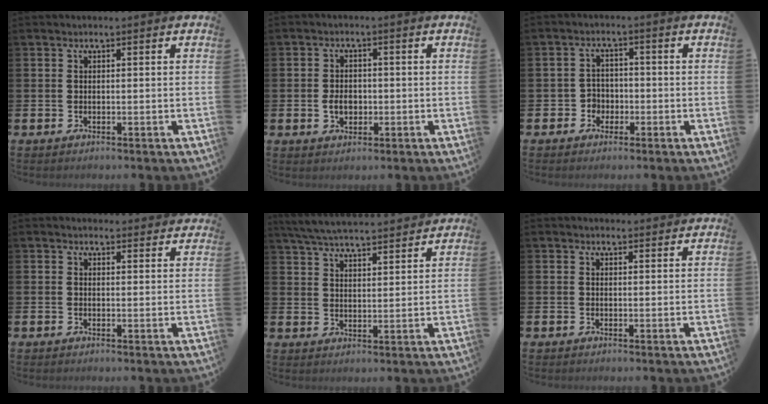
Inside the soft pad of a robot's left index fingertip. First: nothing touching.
{"total": 2.9, "force": [-0.5, 2.2, 1.8], "torque": [-0.019, -0.002, -0.015]}
{"total": 2.8, "force": [-1.5, 2.3, 0.3], "torque": [-0.021, 0.009, -0.034]}
{"total": 1.7, "force": [1.6, 0.4, -0.1], "torque": [0.011, -0.007, 0.028]}
{"total": 5.9, "force": [5.7, 0.4, 1.3], "torque": [-0.046, -0.032, 0.102]}
{"total": 1.1, "force": [1.0, 0.4, 0.1], "torque": [0.010, 0.000, 0.016]}